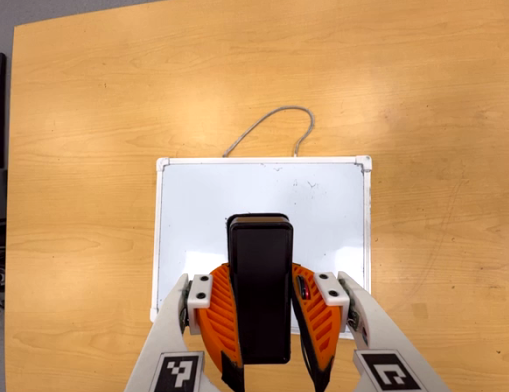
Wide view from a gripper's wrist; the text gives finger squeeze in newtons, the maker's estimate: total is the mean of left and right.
{"total": 7.1, "left": 5.8, "right": 8.3}